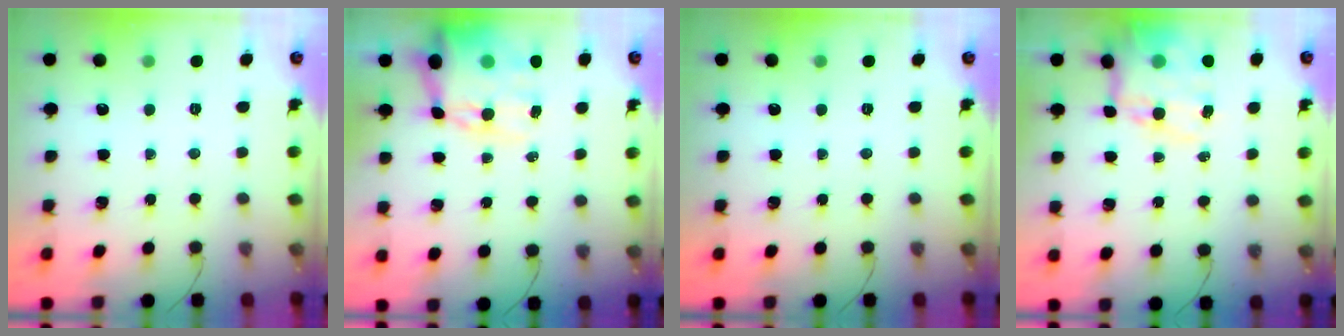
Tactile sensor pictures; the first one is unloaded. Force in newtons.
{"total": 14.8, "press": 14.4, "slide": 3.4}
{"total": 0.0}
{"total": 15.9, "press": 15.4, "slide": 4.0}